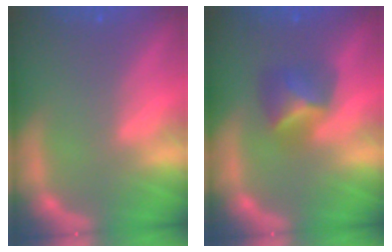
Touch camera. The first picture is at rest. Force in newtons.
{"total": 3.4}